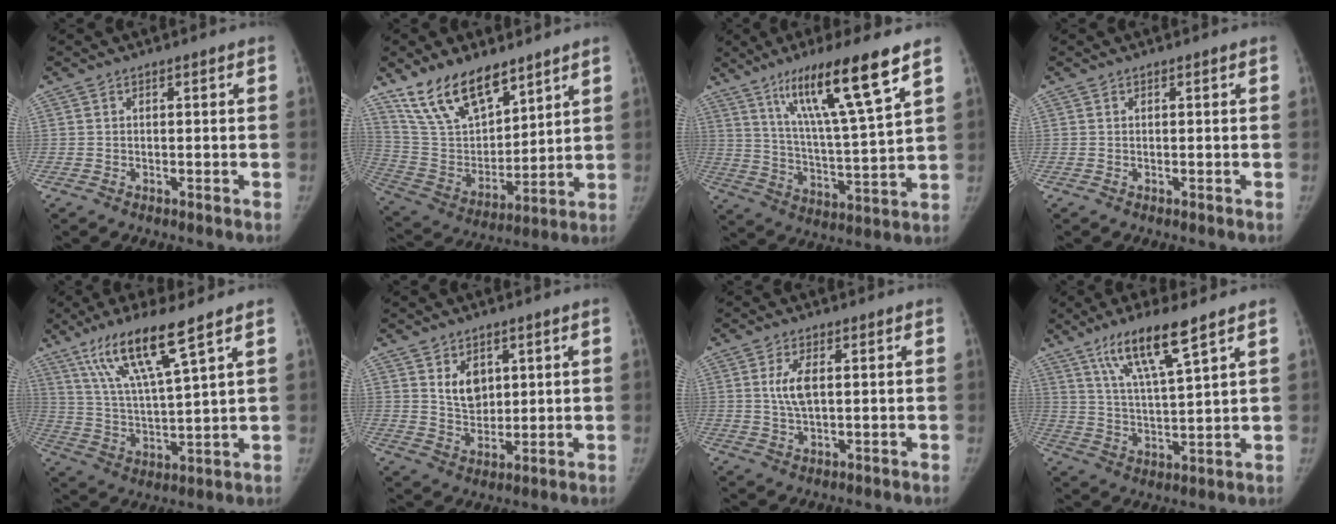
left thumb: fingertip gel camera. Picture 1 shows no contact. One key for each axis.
{"total": 16.5, "fx": 12.1, "fy": 7.3, "fz": 8.6, "tx": -0.117, "ty": -0.061, "tz": 0.240}
{"total": 17.5, "fx": 10.5, "fy": 1.3, "fz": 14.0, "tx": -0.230, "ty": -0.049, "tz": 0.184}
{"total": 0.0}
{"total": 13.5, "fx": 8.4, "fy": 1.2, "fz": 10.5, "tx": -0.200, "ty": -0.036, "tz": 0.169}
{"total": 6.0, "fx": 2.5, "fy": 4.2, "fz": 3.5, "tx": -0.032, "ty": -0.024, "tz": 0.053}
{"total": 4.6, "fx": 1.0, "fy": 1.9, "fz": 4.1, "tx": -0.084, "ty": -0.005, "tz": 0.023}
{"total": 11.6, "fx": 7.3, "fy": 1.3, "fz": 8.9, "tx": -0.162, "ty": -0.034, "tz": 0.142}